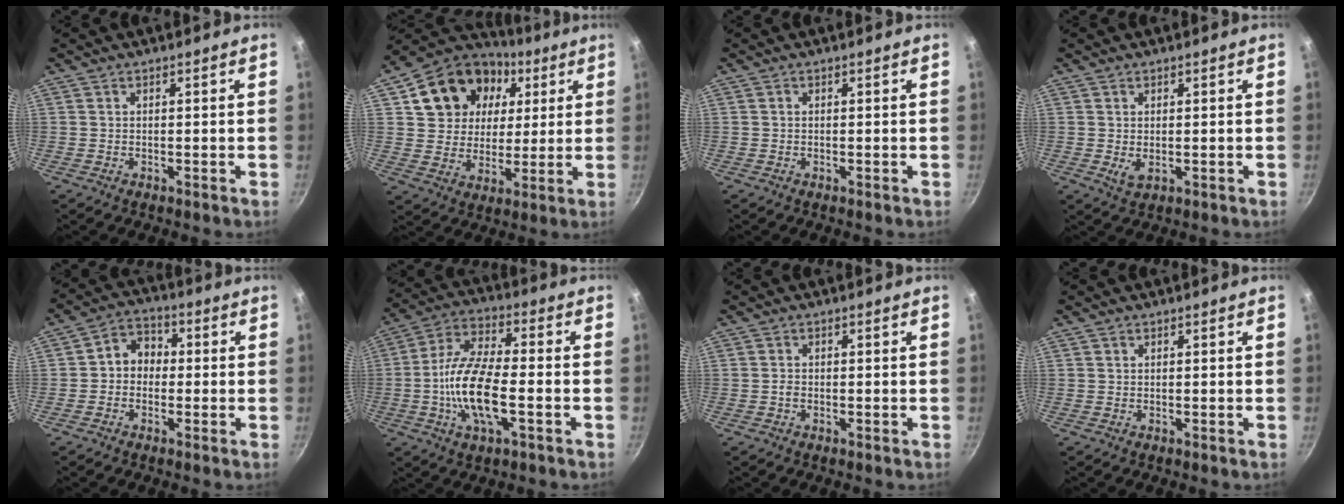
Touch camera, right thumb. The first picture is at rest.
{"total": 18.4, "force": [6.3, 14.8, 9.0], "torque": [-0.148, 0.015, 0.104]}
{"total": 0.0}
{"total": 2.2, "force": [0.0, 1.3, 1.8], "torque": [-0.031, -0.008, 0.005]}
{"total": 6.0, "force": [-0.3, 5.1, 3.3], "torque": [-0.021, 0.019, -0.022]}
{"total": 14.5, "force": [-3.2, 5.6, 13.0], "torque": [-0.248, 0.026, -0.073]}
{"total": 0.9, "force": [-0.4, 0.7, 0.5], "torque": [-0.012, 0.003, -0.008]}
{"total": 0.0}